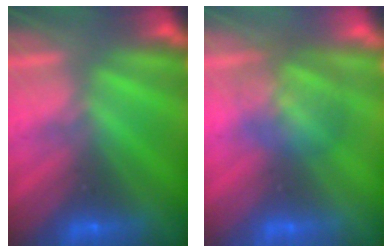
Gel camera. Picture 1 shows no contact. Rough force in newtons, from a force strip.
{"total": 3.2}